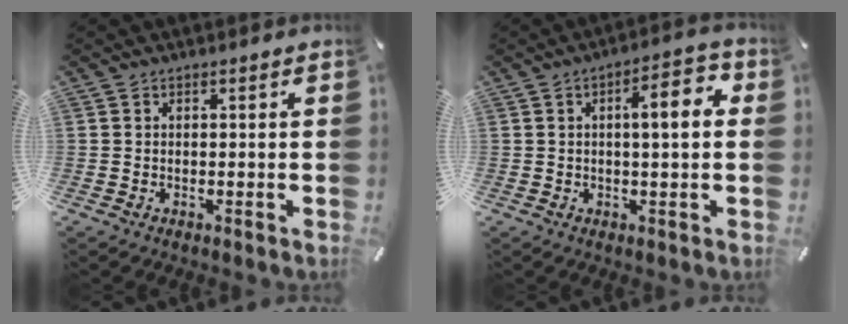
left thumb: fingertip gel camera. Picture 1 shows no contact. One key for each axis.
{"total": 7.9, "fx": 1.6, "fy": 2.2, "fz": 7.4, "tx": -0.111, "ty": -0.001, "tz": 0.017}